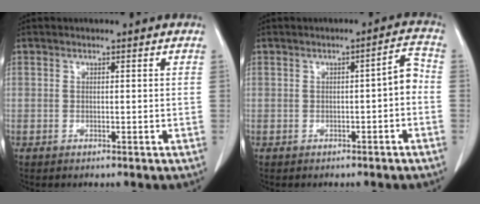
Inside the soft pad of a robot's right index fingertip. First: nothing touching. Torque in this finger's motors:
{"motor_torque": [0.32, -0.23, 0.15, 0.04]}